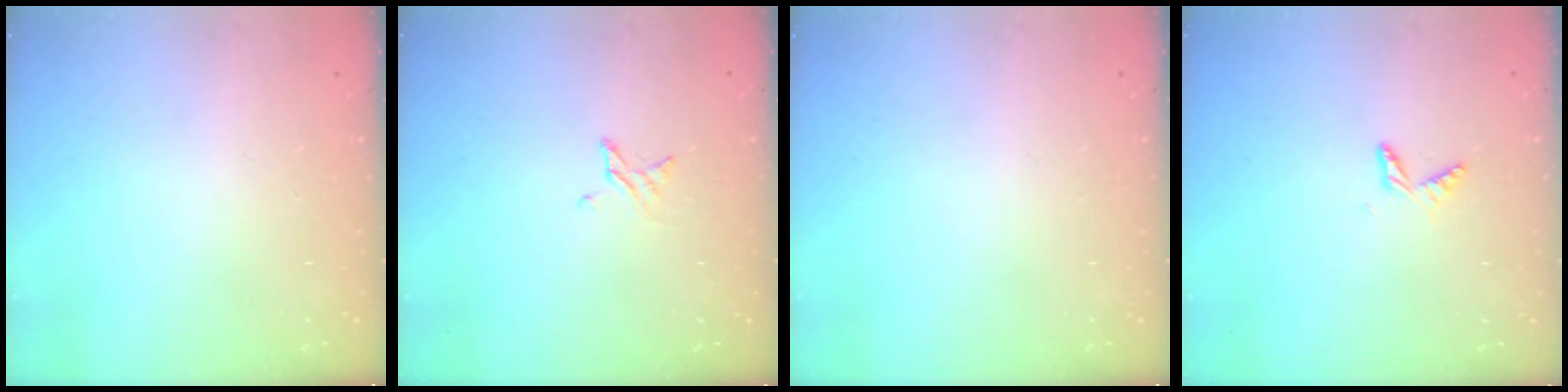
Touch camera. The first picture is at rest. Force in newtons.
{"total": 3.0, "press": 3.0, "slide": 0.3}
{"total": 0.0}
{"total": 4.6, "press": 4.6, "slide": 0.4}